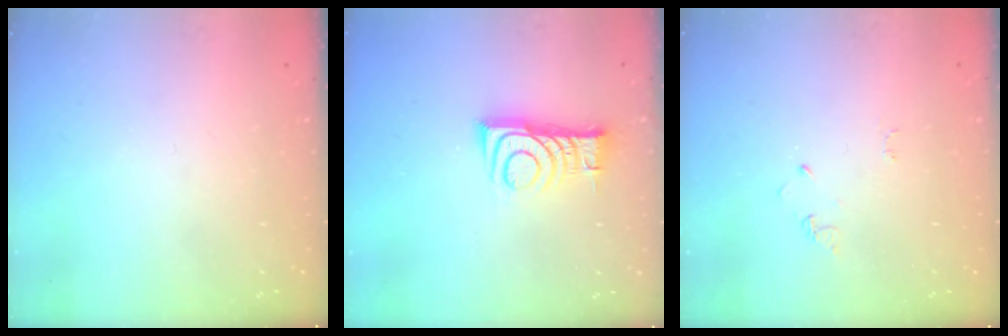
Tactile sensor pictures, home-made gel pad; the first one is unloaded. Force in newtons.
{"total": 10.1, "press": 10.1, "slide": 0.3}
{"total": 2.6, "press": 2.6, "slide": 0.4}